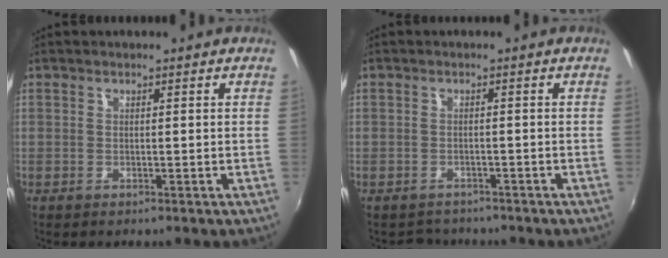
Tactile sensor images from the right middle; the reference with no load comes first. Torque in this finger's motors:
{"motor_torque": [-0.36, -0.12, -0.15, -0.04]}